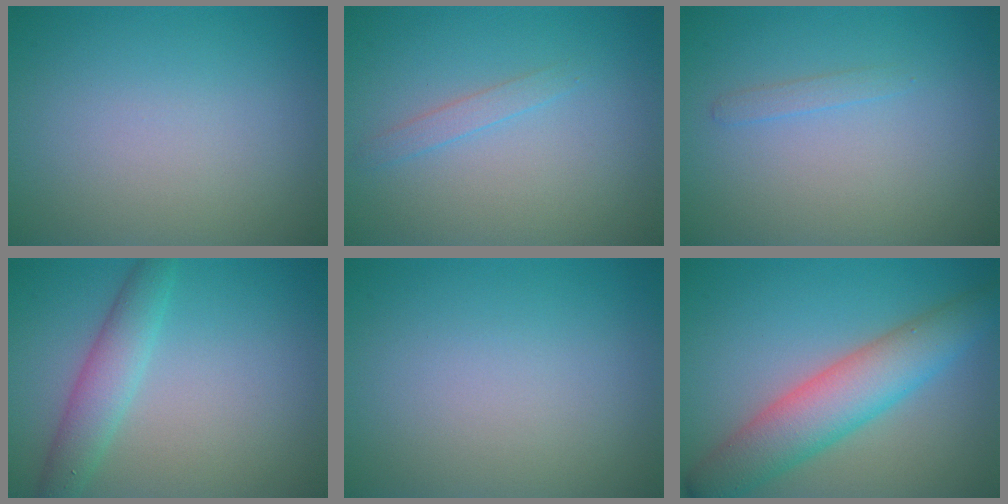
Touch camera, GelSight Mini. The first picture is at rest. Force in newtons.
{"total": 1.1, "press": 1.1, "slide": 0.1}
{"total": 0.8, "press": 0.8, "slide": 0.0}
{"total": 3.3, "press": 3.3, "slide": 0.1}
{"total": 0.0}
{"total": 6.5, "press": 6.5, "slide": 0.1}